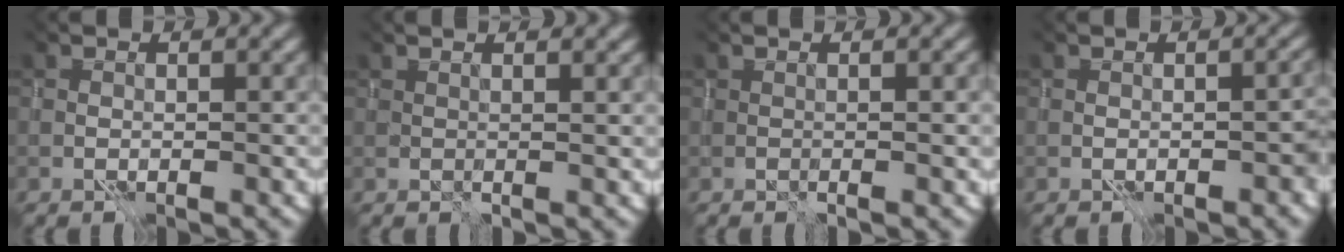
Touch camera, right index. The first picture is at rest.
{"total": 1.8, "force": [1.6, 0.5, 0.6], "torque": [-0.012, 0.001, 0.016]}
{"total": 0.7, "force": [0.5, 0.2, 0.5], "torque": [-0.007, -0.001, 0.002]}
{"total": 1.3, "force": [-1.3, -0.4, -0.1], "torque": [0.017, -0.004, -0.011]}